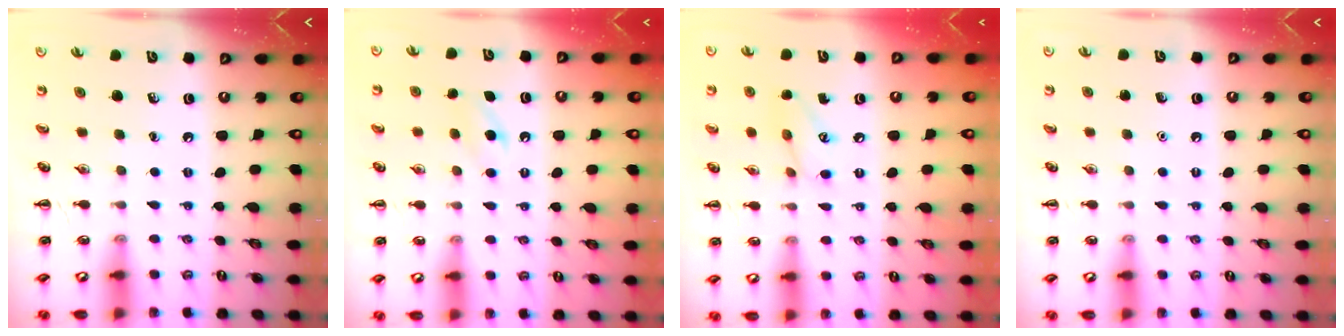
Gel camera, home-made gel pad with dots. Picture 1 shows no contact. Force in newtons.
{"total": 5.6, "press": 5.4, "slide": 1.5}
{"total": 9.5, "press": 9.4, "slide": 1.5}
{"total": 1.6, "press": 1.6, "slide": 0.1}